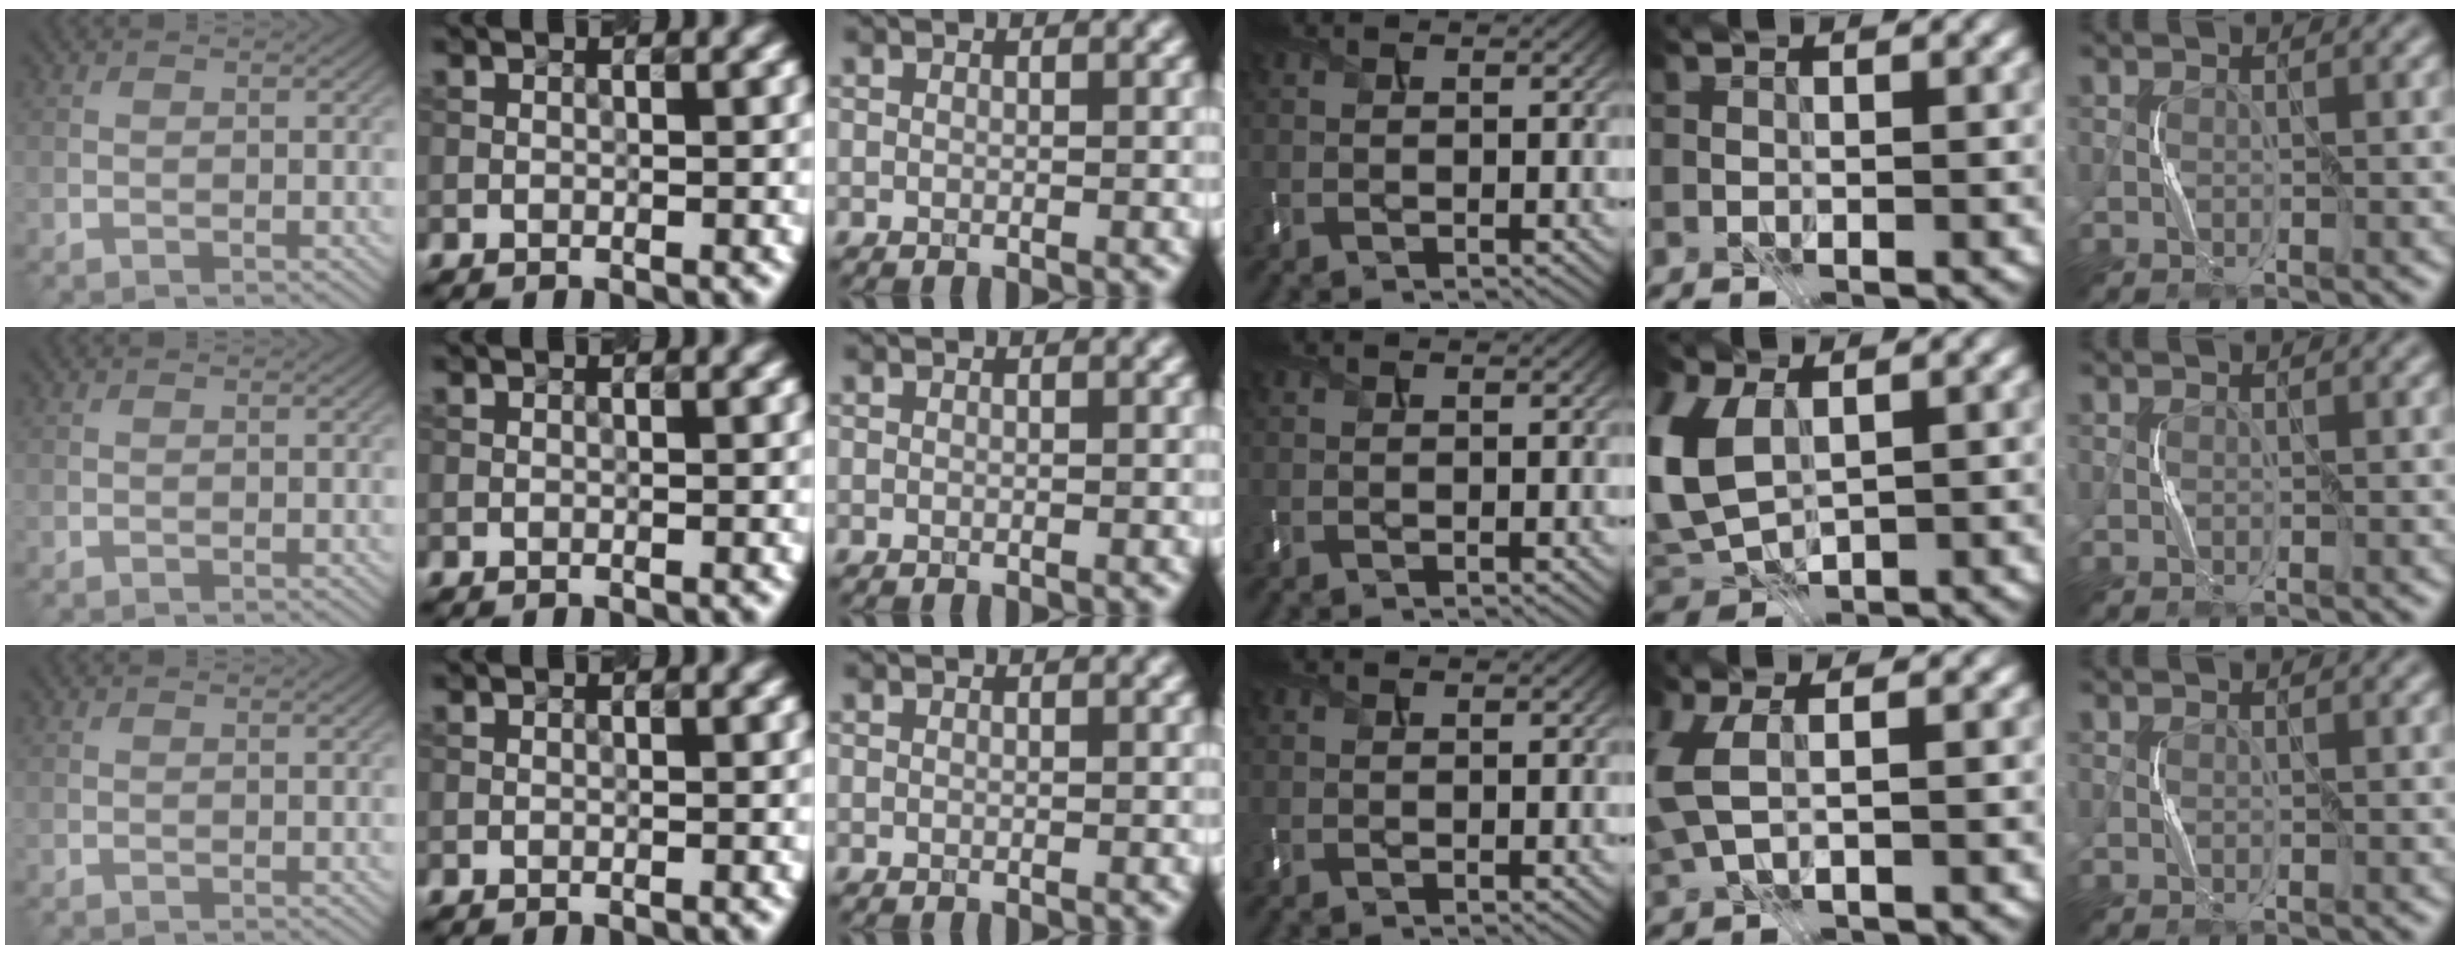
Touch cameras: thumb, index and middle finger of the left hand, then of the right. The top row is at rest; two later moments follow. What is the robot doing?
{"motion": "press", "object": "keyboard"}